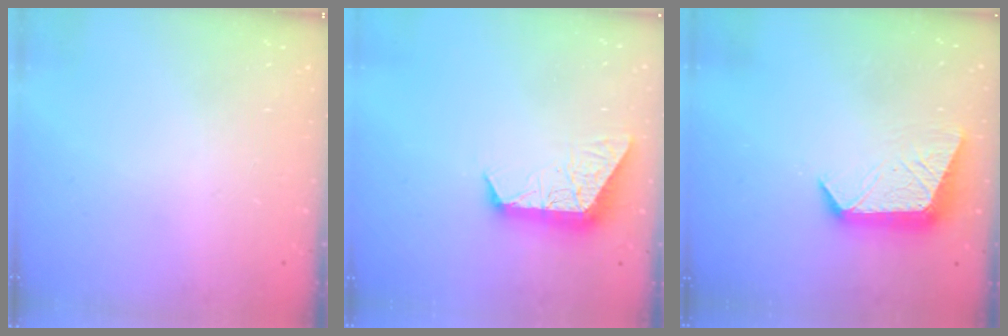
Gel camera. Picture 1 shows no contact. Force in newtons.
{"total": 9.8, "press": 9.8, "slide": 0.6}
{"total": 10.7, "press": 10.6, "slide": 1.1}